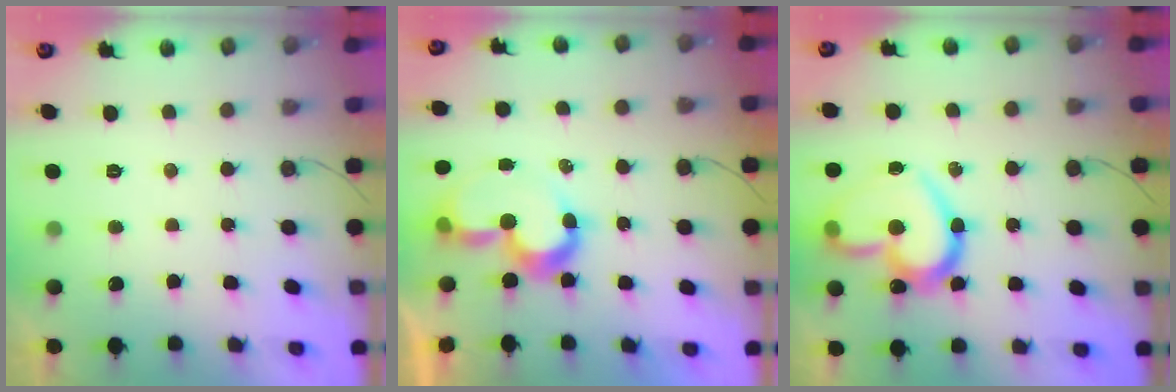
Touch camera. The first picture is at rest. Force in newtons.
{"total": 8.3, "press": 7.7, "slide": 3.1}
{"total": 21.6, "press": 21.5, "slide": 1.8}